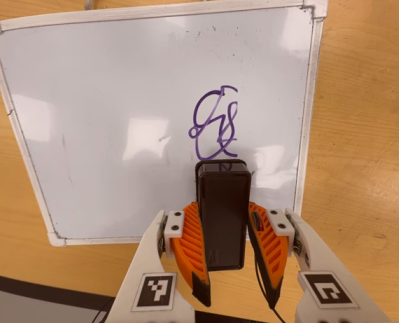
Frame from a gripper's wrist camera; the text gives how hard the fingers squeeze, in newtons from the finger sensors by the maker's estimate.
{"total": 5.5, "left": 4.7, "right": 6.3}